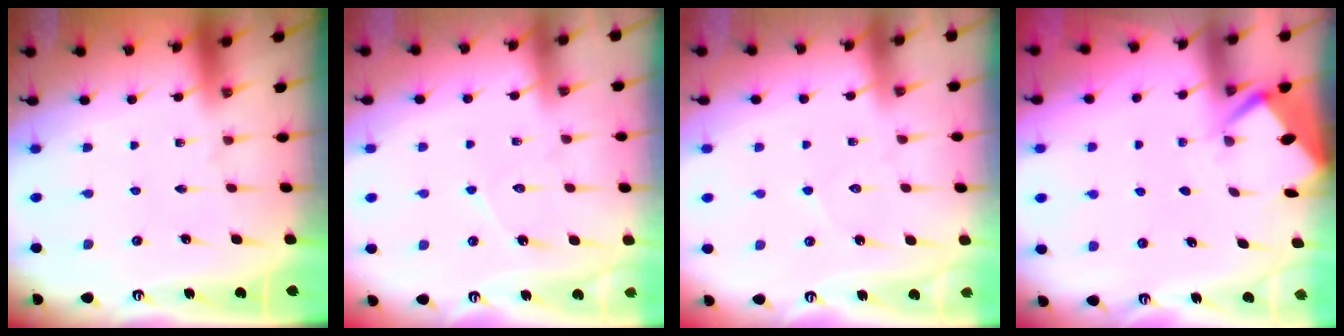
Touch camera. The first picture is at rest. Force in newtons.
{"total": 7.3, "press": 7.3, "slide": 0.5}
{"total": 4.5, "press": 4.5, "slide": 0.3}
{"total": 2.8, "press": 2.8, "slide": 0.4}